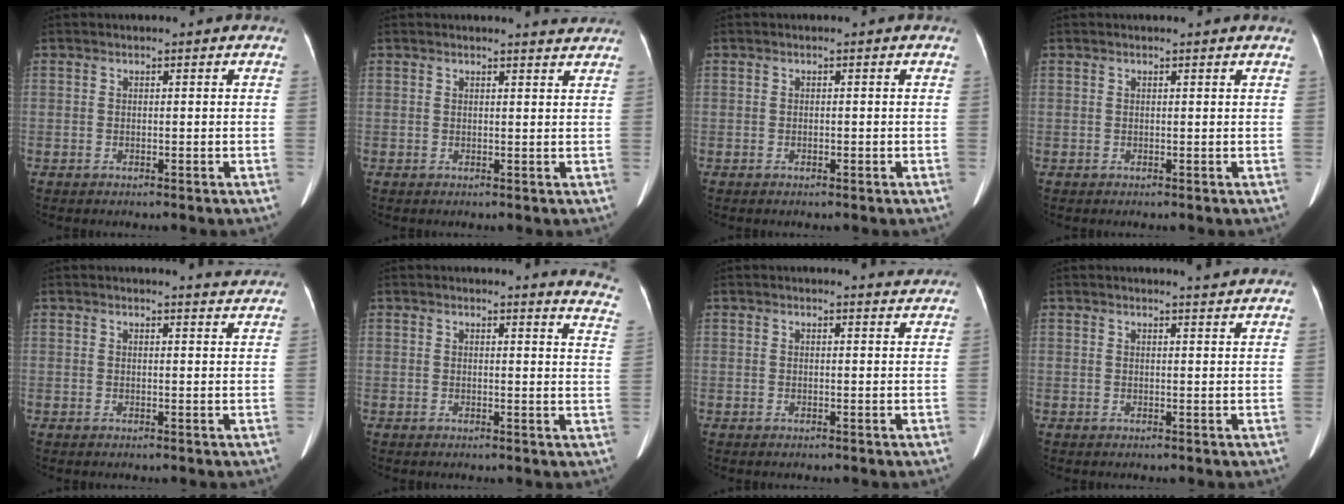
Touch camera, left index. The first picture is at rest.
{"total": 2.1, "force": [2.1, -0.2, 0.2], "torque": [-0.008, -0.008, 0.019]}
{"total": 0.8, "force": [-0.6, 0.3, 0.5], "torque": [-0.007, 0.000, -0.011]}
{"total": 0.5, "force": [0.5, 0.0, 0.2], "torque": [-0.008, -0.002, 0.006]}
{"total": 2.7, "force": [2.7, -0.2, 0.3], "torque": [-0.008, -0.008, 0.022]}
{"total": 7.4, "force": [7.3, -0.2, 1.4], "torque": [0.000, -0.071, 0.044]}
{"total": 1.6, "force": [1.6, -0.1, -0.1], "torque": [-0.008, -0.008, 0.015]}
{"total": 2.7, "force": [2.6, -0.5, 0.6], "torque": [-0.013, -0.007, 0.027]}